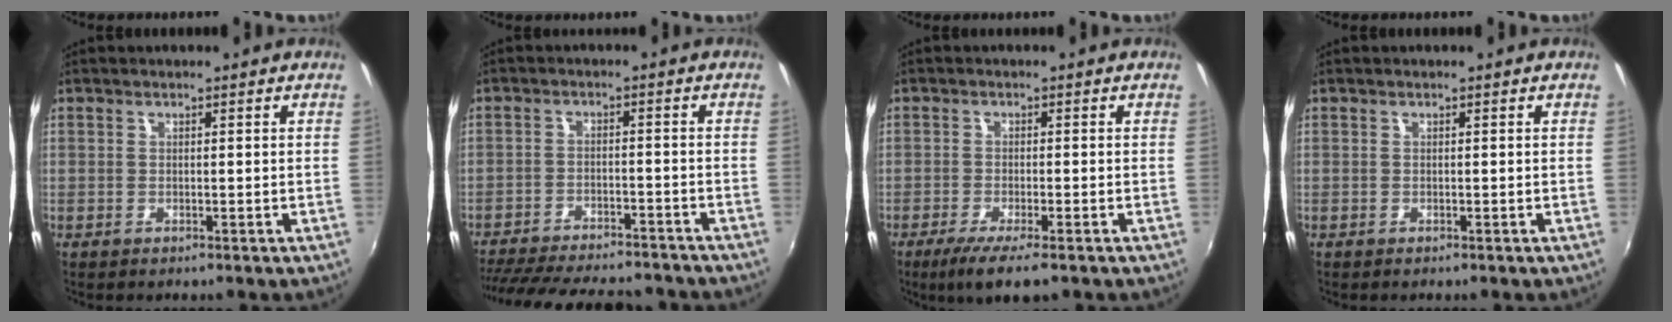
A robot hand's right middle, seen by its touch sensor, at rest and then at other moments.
{"total": 21.2, "force": [-18.3, 5.6, 9.0], "torque": [-0.187, -0.019, -0.256]}
{"total": 6.5, "force": [-4.3, 0.8, 4.8], "torque": [-0.103, -0.025, -0.073]}
{"total": 0.0}